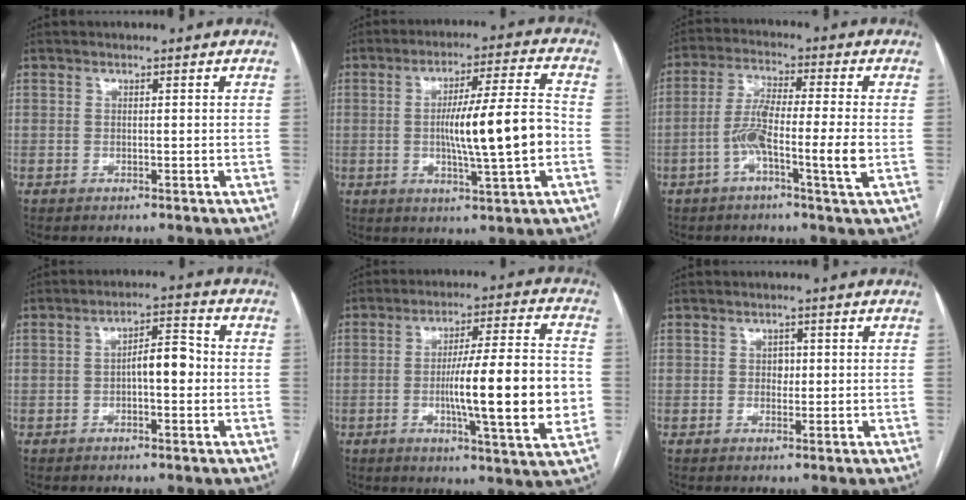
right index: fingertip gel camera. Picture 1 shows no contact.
{"total": 12.3, "force": [-1.5, 0.2, 12.2], "torque": [-0.203, 0.005, -0.024]}
{"total": 9.2, "force": [-2.4, 0.2, 8.9], "torque": [-0.172, 0.004, -0.051]}
{"total": 5.1, "force": [-0.6, 1.6, 4.8], "torque": [-0.074, 0.021, -0.010]}
{"total": 17.0, "force": [-2.2, 0.9, 16.8], "torque": [-0.254, 0.000, -0.035]}
{"total": 1.2, "force": [0.1, 0.9, 0.8], "torque": [-0.008, 0.002, 0.001]}